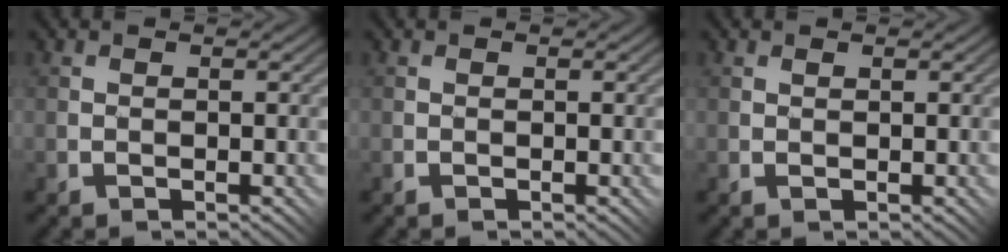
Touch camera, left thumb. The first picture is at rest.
{"total": 0.0}
{"total": 0.6, "force": [0.5, 0.0, 0.3], "torque": [-0.004, 0.003, 0.011]}